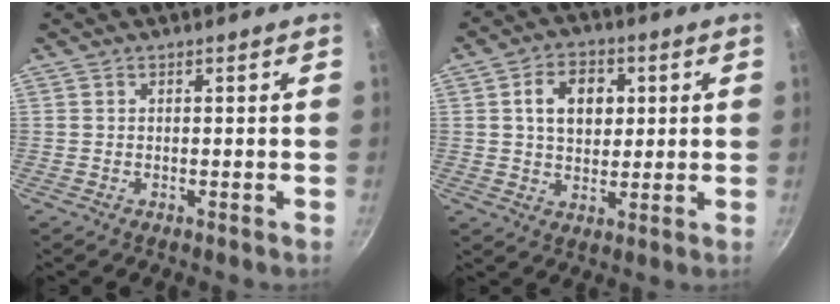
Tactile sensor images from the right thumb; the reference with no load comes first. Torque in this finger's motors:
{"motor_torque": [-0.03, 1.85, 0.90, -0.08, 0.16]}